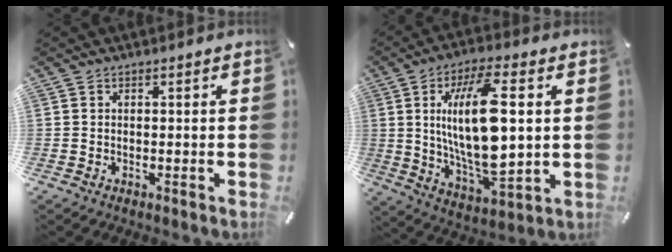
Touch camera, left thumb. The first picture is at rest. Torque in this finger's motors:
{"motor_torque": [2.51, 2.51, 1.48, -1.04, 0.59]}